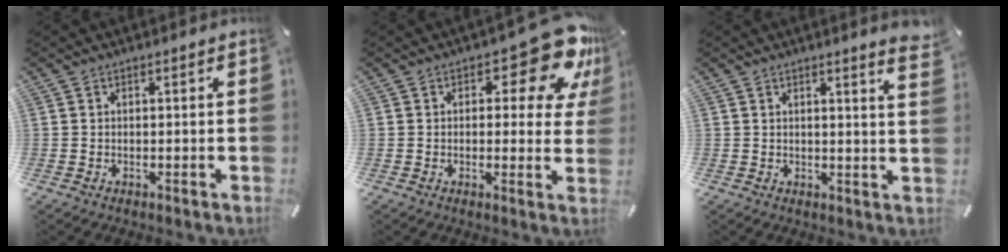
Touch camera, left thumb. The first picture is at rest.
{"total": 12.9, "force": [7.1, 5.7, 9.2], "torque": [-0.099, -0.048, 0.117]}
{"total": 4.1, "force": [2.9, 0.0, 2.9], "torque": [-0.045, -0.019, 0.047]}